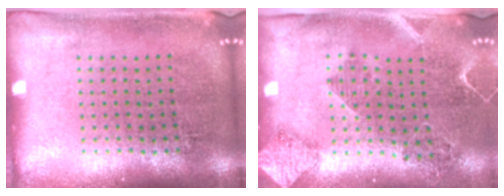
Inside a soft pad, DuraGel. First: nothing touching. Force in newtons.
{"total": 1.8, "press": 1.7, "slide": 0.8}